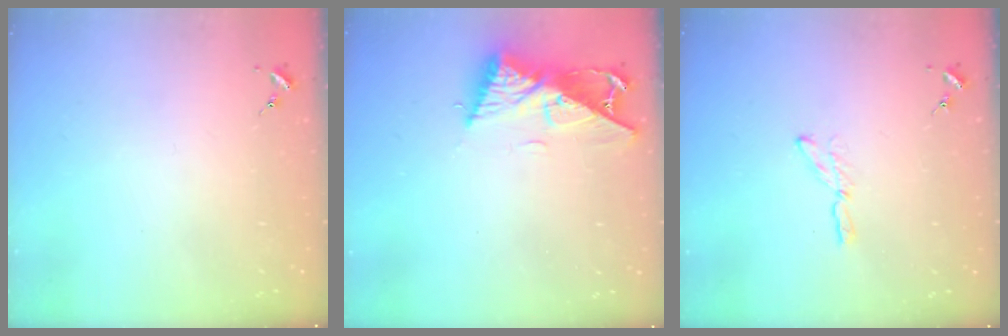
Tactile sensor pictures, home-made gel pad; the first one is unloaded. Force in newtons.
{"total": 12.1, "press": 12.1, "slide": 1.2}
{"total": 4.5, "press": 4.5, "slide": 0.3}